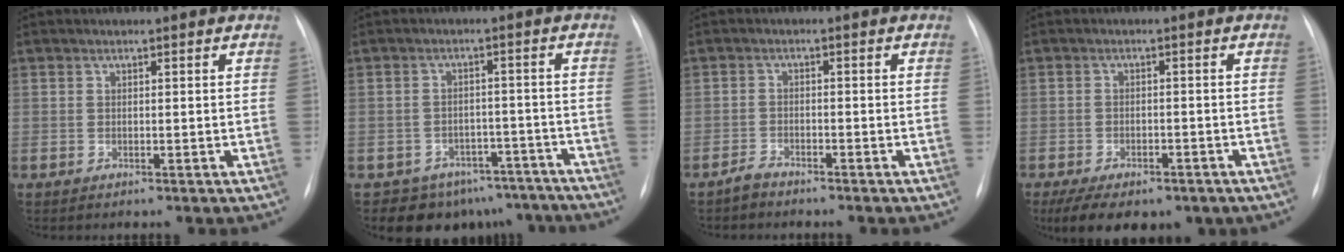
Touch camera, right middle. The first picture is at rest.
{"total": 10.4, "force": [-8.5, 6.0, 0.7], "torque": [0.015, 0.029, -0.095]}
{"total": 2.0, "force": [-1.9, 0.5, 0.3], "torque": [-0.010, -0.002, -0.035]}
{"total": 12.3, "force": [-8.3, 6.0, 6.8], "torque": [-0.117, -0.005, -0.108]}